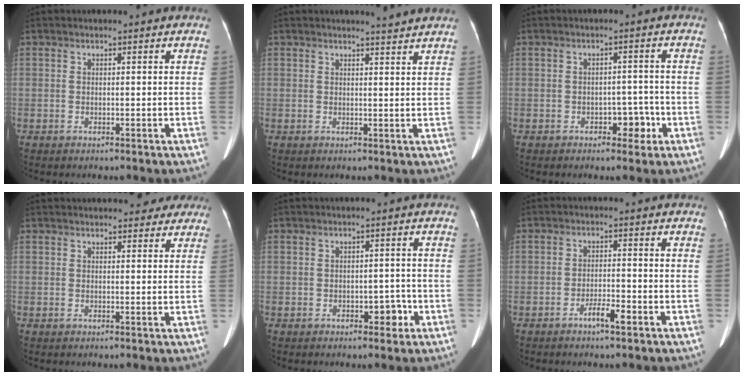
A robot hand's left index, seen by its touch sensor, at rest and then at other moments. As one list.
[{"total": 2.5, "force": [2.4, -0.8, 0.4], "torque": [-0.013, -0.013, 0.027]}, {"total": 3.5, "force": [-1.8, 2.1, 2.2], "torque": [-0.021, 0.012, -0.021]}, {"total": 8.3, "force": [7.3, 2.9, 2.8], "torque": [-0.020, 0.018, 0.083]}, {"total": 2.8, "force": [-1.3, 1.6, 1.9], "torque": [-0.018, 0.007, -0.014]}, {"total": 3.1, "force": [-1.9, 0.4, 2.4], "torque": [-0.043, 0.000, -0.034]}]